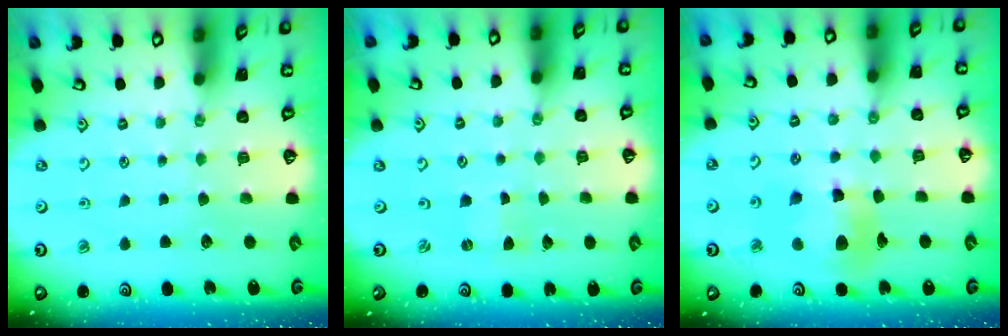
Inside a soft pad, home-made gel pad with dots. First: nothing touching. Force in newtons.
{"total": 0.0}
{"total": 11.6, "press": 11.5, "slide": 1.4}